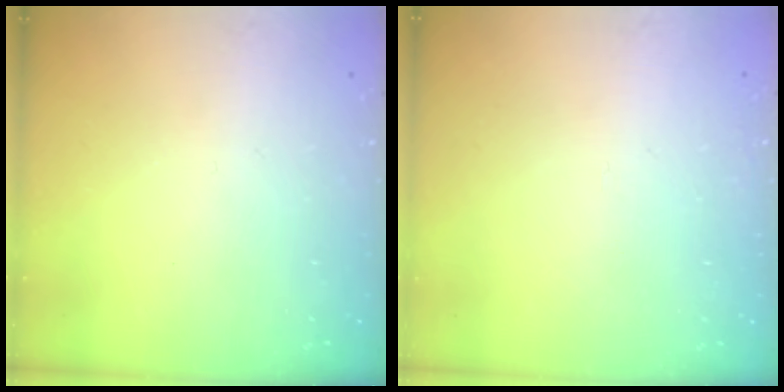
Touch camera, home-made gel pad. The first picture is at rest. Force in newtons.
{"total": 2.6, "press": 2.6, "slide": 0.2}